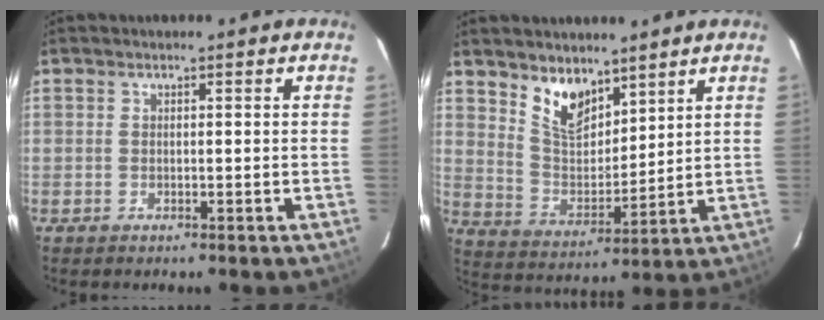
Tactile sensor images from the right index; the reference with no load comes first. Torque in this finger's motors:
{"motor_torque": [0.11, 0.51, 0.15, 0.04]}